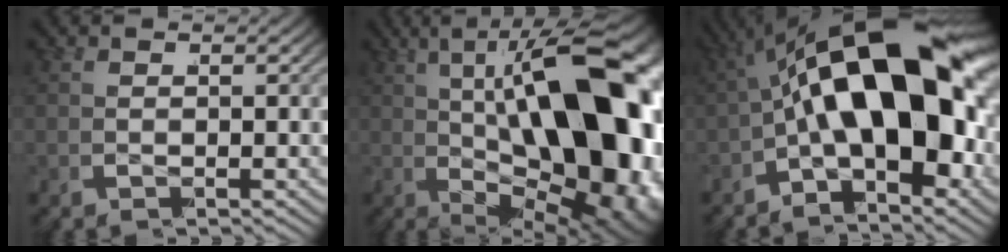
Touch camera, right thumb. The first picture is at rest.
{"total": 26.7, "force": [-2.8, 13.1, 23.1], "torque": [-0.339, -0.032, -0.020]}
{"total": 23.4, "force": [-1.5, 13.9, 18.7], "torque": [-0.333, -0.022, -0.021]}